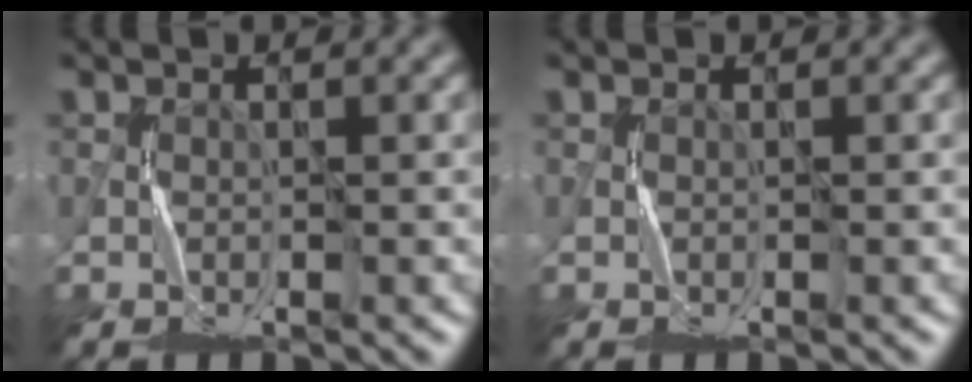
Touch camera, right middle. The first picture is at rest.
{"total": 0.0}